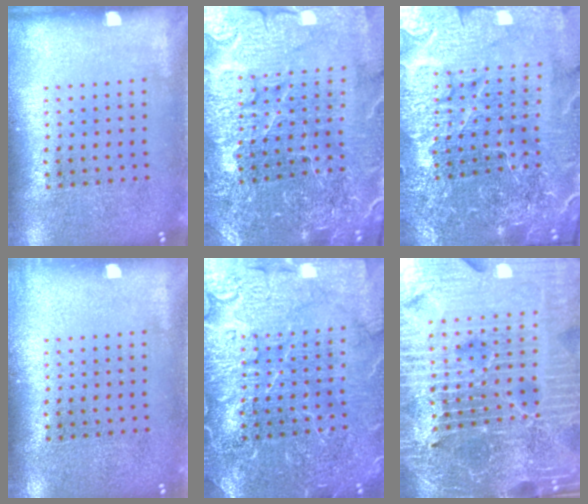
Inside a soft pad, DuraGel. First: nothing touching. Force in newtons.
{"total": 4.3, "press": 4.2, "slide": 1.0}
{"total": 5.6, "press": 5.2, "slide": 2.1}
{"total": 0.5, "press": 0.5, "slide": 0.1}
{"total": 6.7, "press": 6.6, "slide": 1.0}
{"total": 7.1, "press": 6.2, "slide": 3.6}